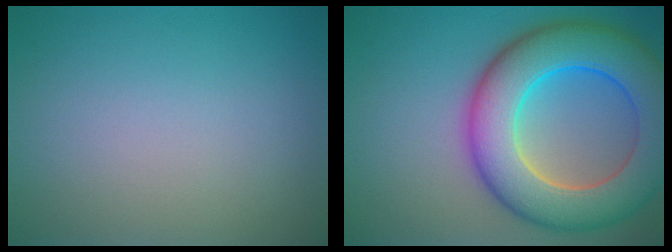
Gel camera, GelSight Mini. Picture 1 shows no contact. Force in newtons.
{"total": 11.6, "press": 11.6, "slide": 0.5}